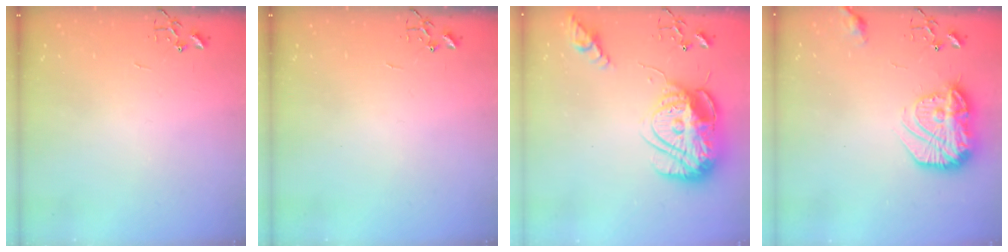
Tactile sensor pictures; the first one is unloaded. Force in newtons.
{"total": 0.0}
{"total": 24.2, "press": 24.1, "slide": 2.0}
{"total": 18.4, "press": 18.3, "slide": 1.4}